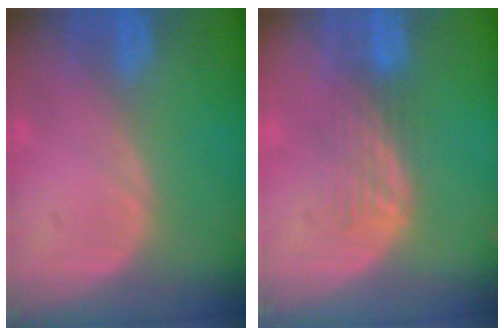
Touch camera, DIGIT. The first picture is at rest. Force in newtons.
{"total": 4.3, "press": 3.6, "slide": 2.4}